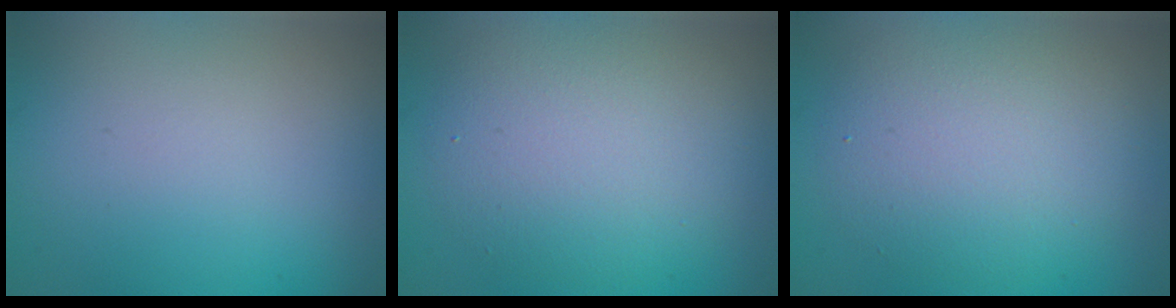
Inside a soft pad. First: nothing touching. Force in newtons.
{"total": 5.9, "press": 5.9, "slide": 0.4}
{"total": 5.9, "press": 5.9, "slide": 0.4}